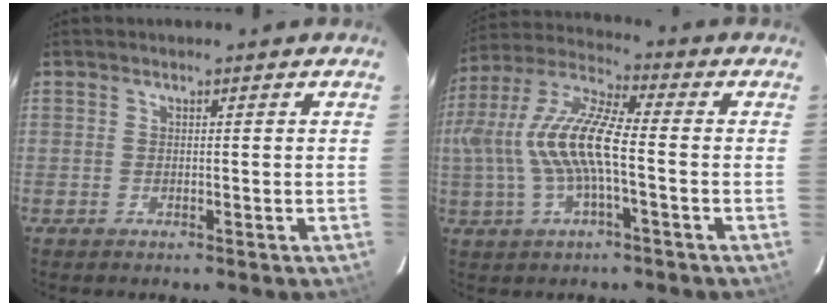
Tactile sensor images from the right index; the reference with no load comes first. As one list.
[{"total": 14.5, "force": [-1.4, 3.6, 14.0], "torque": [-0.276, 0.007, -0.026]}]